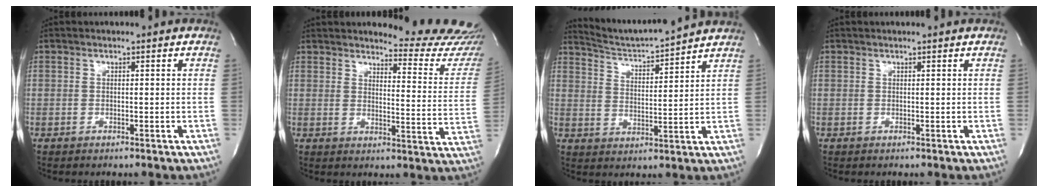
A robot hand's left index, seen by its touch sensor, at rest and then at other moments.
{"total": 15.6, "force": [15.1, 1.5, 3.9], "torque": [-0.031, -0.115, 0.153]}
{"total": 10.0, "force": [9.7, -0.9, 2.2], "torque": [-0.051, 0.004, 0.162]}
{"total": 1.4, "force": [1.3, -0.1, 0.4], "torque": [-0.010, 0.009, 0.016]}